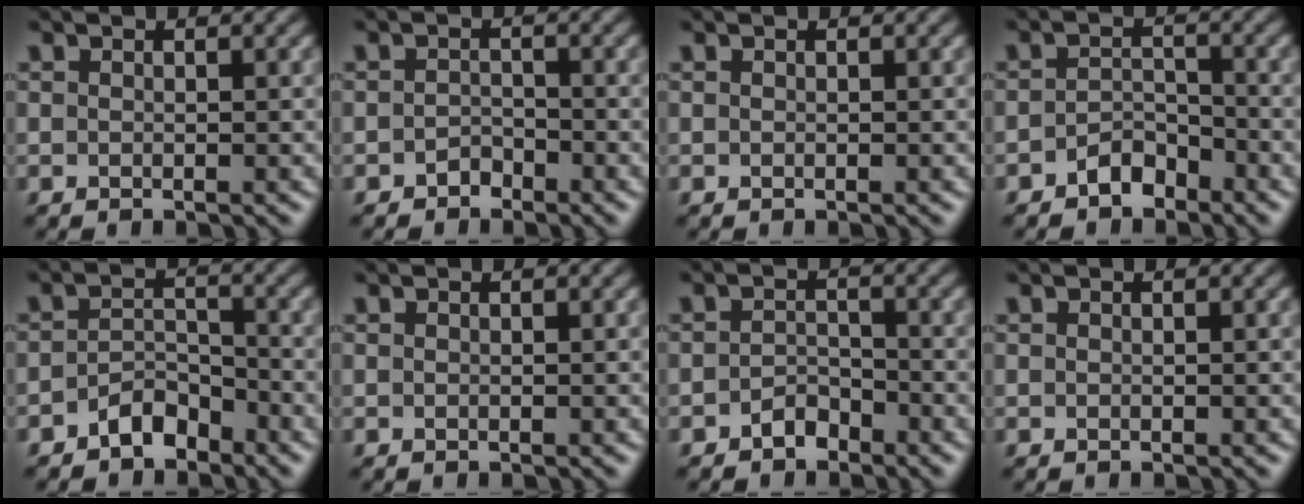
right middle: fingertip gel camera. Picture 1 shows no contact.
{"total": 1.2, "force": [-1.0, 0.7, 0.1], "torque": [-0.002, 0.002, -0.019]}
{"total": 0.0}
{"total": 2.3, "force": [-1.8, 1.2, 0.7], "torque": [-0.011, 0.008, -0.037]}
{"total": 2.7, "force": [-2.1, 1.3, 1.0], "torque": [-0.015, 0.010, -0.043]}
{"total": 0.0}
{"total": 1.8, "force": [-1.4, 1.0, 0.6], "torque": [-0.009, 0.005, -0.028]}
{"total": 0.0}